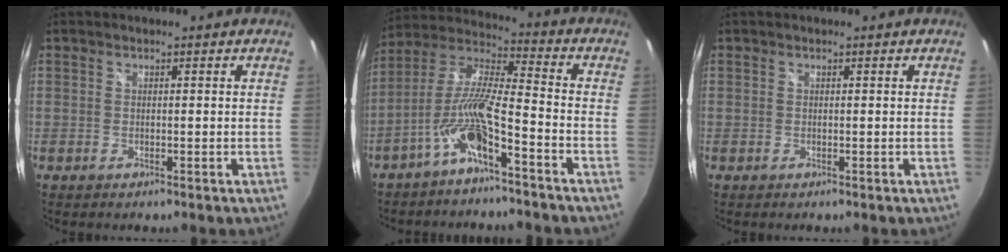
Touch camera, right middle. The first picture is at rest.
{"total": 9.9, "force": [-5.3, 1.2, 8.3], "torque": [-0.179, 0.006, -0.099]}
{"total": 0.0}